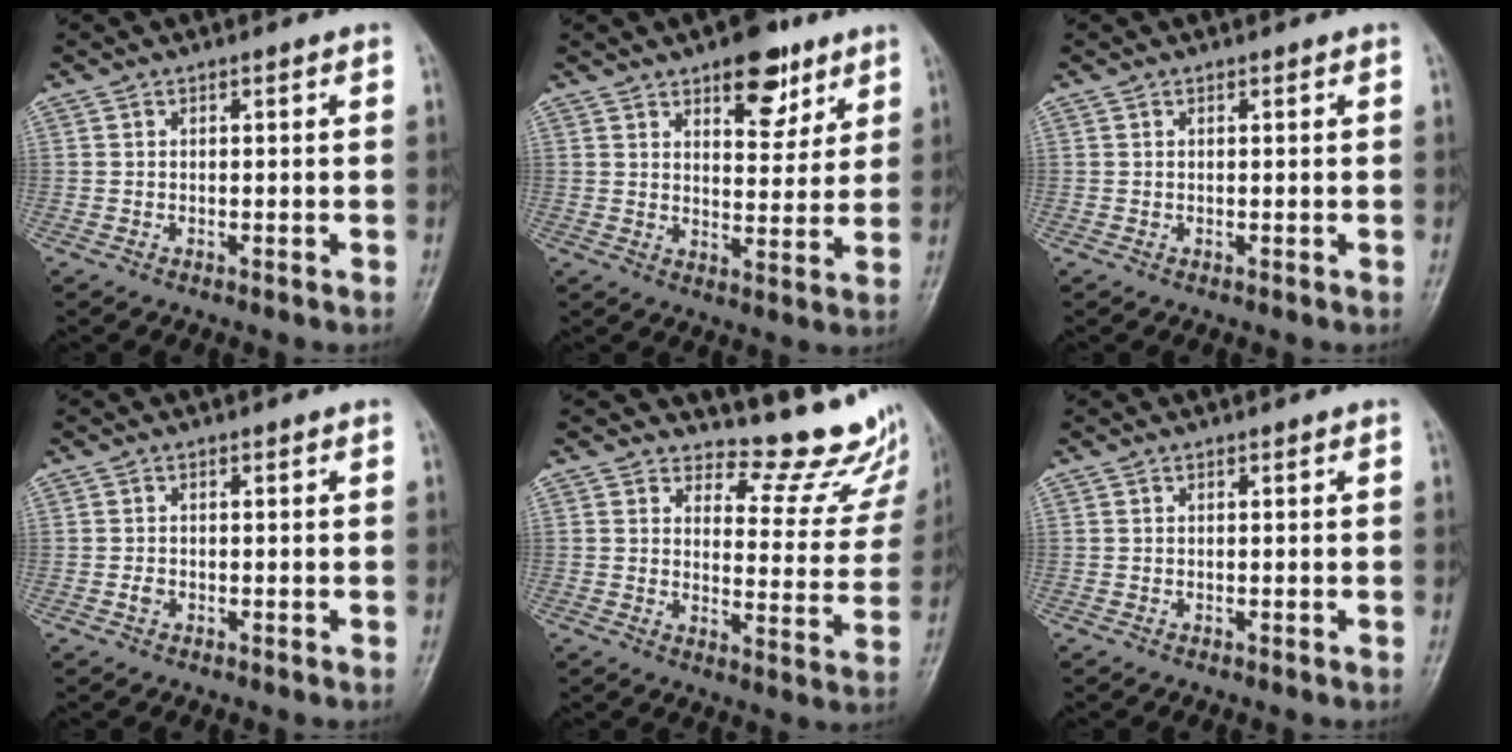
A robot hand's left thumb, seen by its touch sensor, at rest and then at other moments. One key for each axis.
{"total": 10.0, "fx": 6.1, "fy": 4.8, "fz": 6.2, "tx": -0.054, "ty": -0.032, "tz": 0.087}
{"total": 0.0}
{"total": 1.1, "fx": -0.4, "fy": 0.8, "fz": 0.6, "tx": -0.009, "ty": 0.001, "tz": -0.008}
{"total": 13.1, "fx": 12.1, "fy": 4.3, "fz": 2.6, "tx": 0.009, "ty": -0.127, "tz": 0.129}
{"total": 0.0}